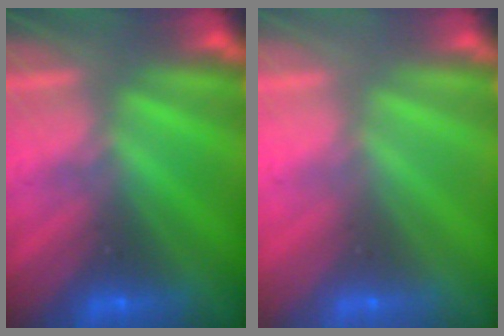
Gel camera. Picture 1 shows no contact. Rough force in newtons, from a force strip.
{"total": 2.9}